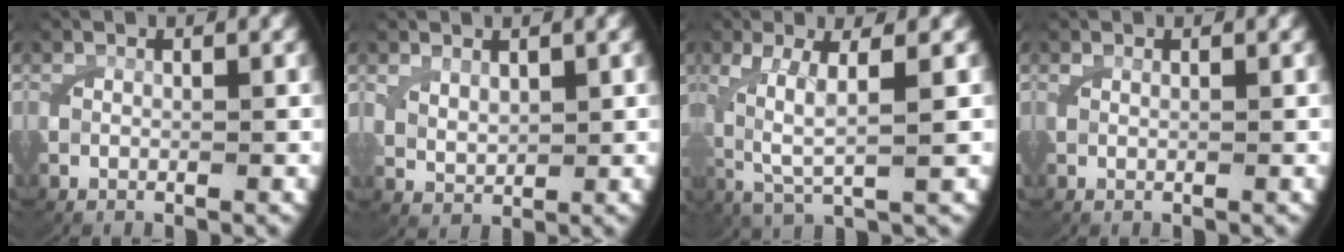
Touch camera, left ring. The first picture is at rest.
{"total": 1.7, "force": [1.0, 0.9, 1.1], "torque": [-0.029, -0.009, 0.031]}
{"total": 5.0, "force": [0.8, 2.1, 4.5], "torque": [-0.092, -0.009, 0.027]}
{"total": 0.6, "force": [0.5, 0.0, 0.4], "torque": [-0.010, -0.002, 0.011]}